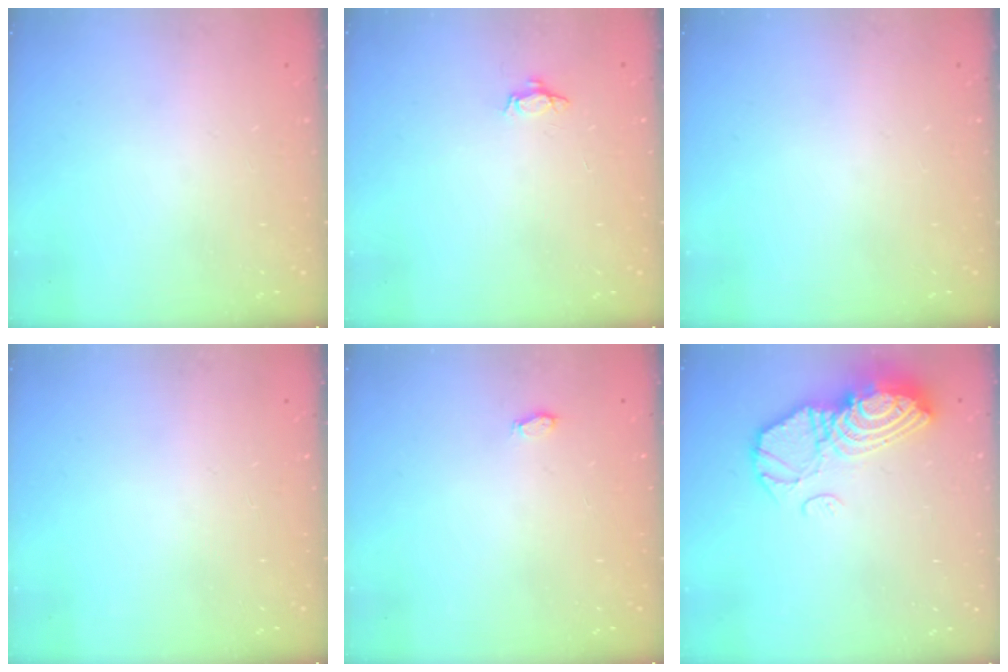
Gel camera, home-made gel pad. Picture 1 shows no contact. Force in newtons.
{"total": 3.6, "press": 3.6, "slide": 0.4}
{"total": 0.0}
{"total": 0.0}
{"total": 3.0, "press": 2.8, "slide": 1.2}
{"total": 15.0, "press": 14.9, "slide": 1.3}